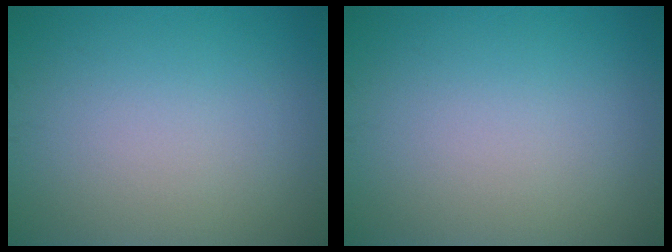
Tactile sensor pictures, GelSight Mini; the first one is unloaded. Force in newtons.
{"total": 0.0}